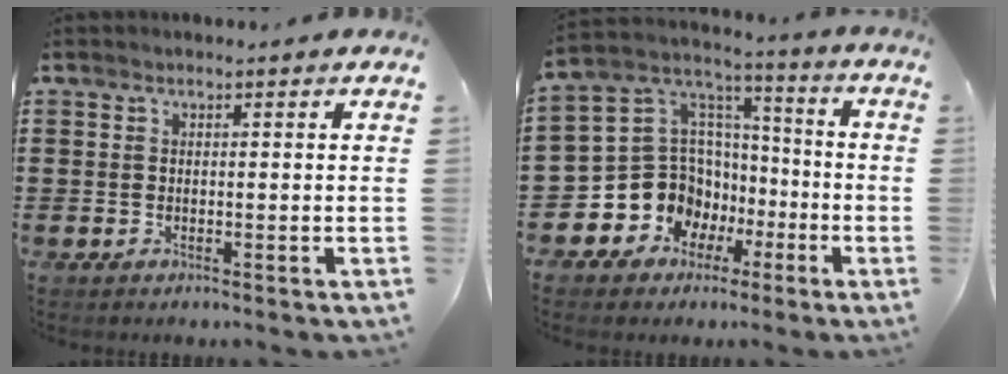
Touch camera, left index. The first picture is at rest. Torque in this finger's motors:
{"motor_torque": [1.19, 0.95, 0.36, 0.07]}